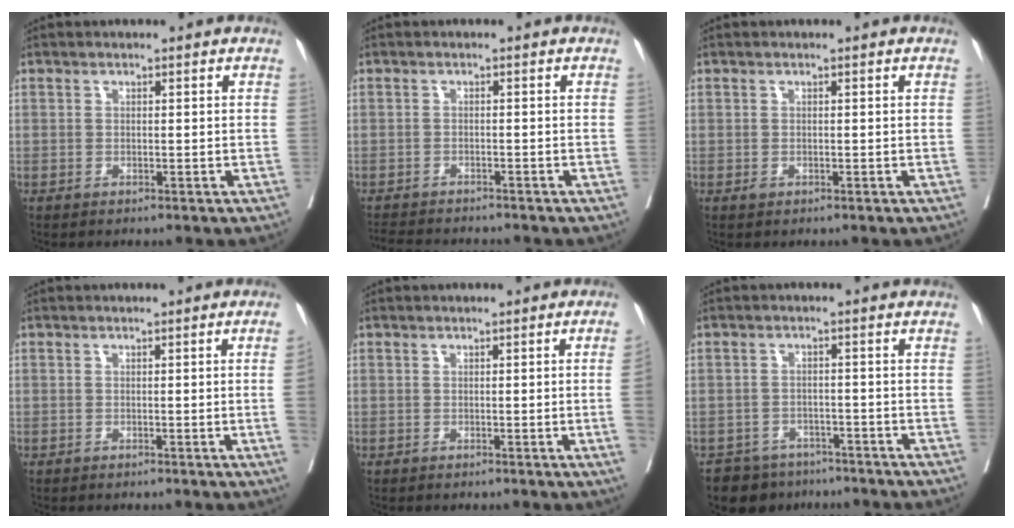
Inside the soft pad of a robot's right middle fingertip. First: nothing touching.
{"total": 7.0, "force": [-6.6, 0.7, 2.1], "torque": [-0.027, -0.009, -0.102]}
{"total": 0.5, "force": [-0.3, 0.4, 0.3], "torque": [-0.003, 0.001, -0.003]}
{"total": 1.8, "force": [-0.3, -0.4, 1.7], "torque": [-0.020, -0.002, -0.004]}
{"total": 2.4, "force": [-0.3, -0.8, 2.3], "torque": [-0.025, -0.003, -0.001]}
{"total": 6.5, "force": [-5.4, 3.5, 0.2], "torque": [0.007, 0.007, -0.081]}